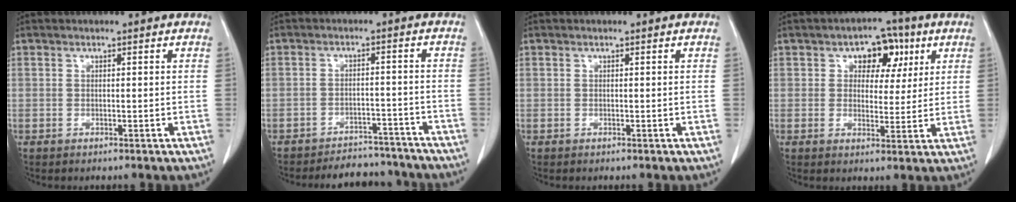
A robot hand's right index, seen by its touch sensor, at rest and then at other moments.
{"total": 8.8, "force": [-8.4, 2.8, 0.7], "torque": [0.003, 0.010, -0.104]}
{"total": 0.0}
{"total": 6.6, "force": [2.7, 4.4, 4.2], "torque": [-0.050, 0.017, 0.037]}